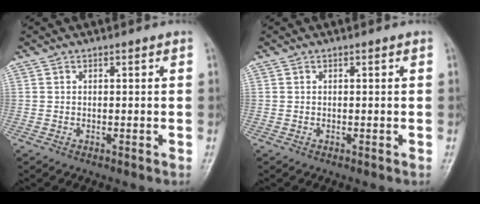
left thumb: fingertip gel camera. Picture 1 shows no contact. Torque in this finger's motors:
{"motor_torque": [-0.04, -0.02, -0.01, 0.02, 0.00]}